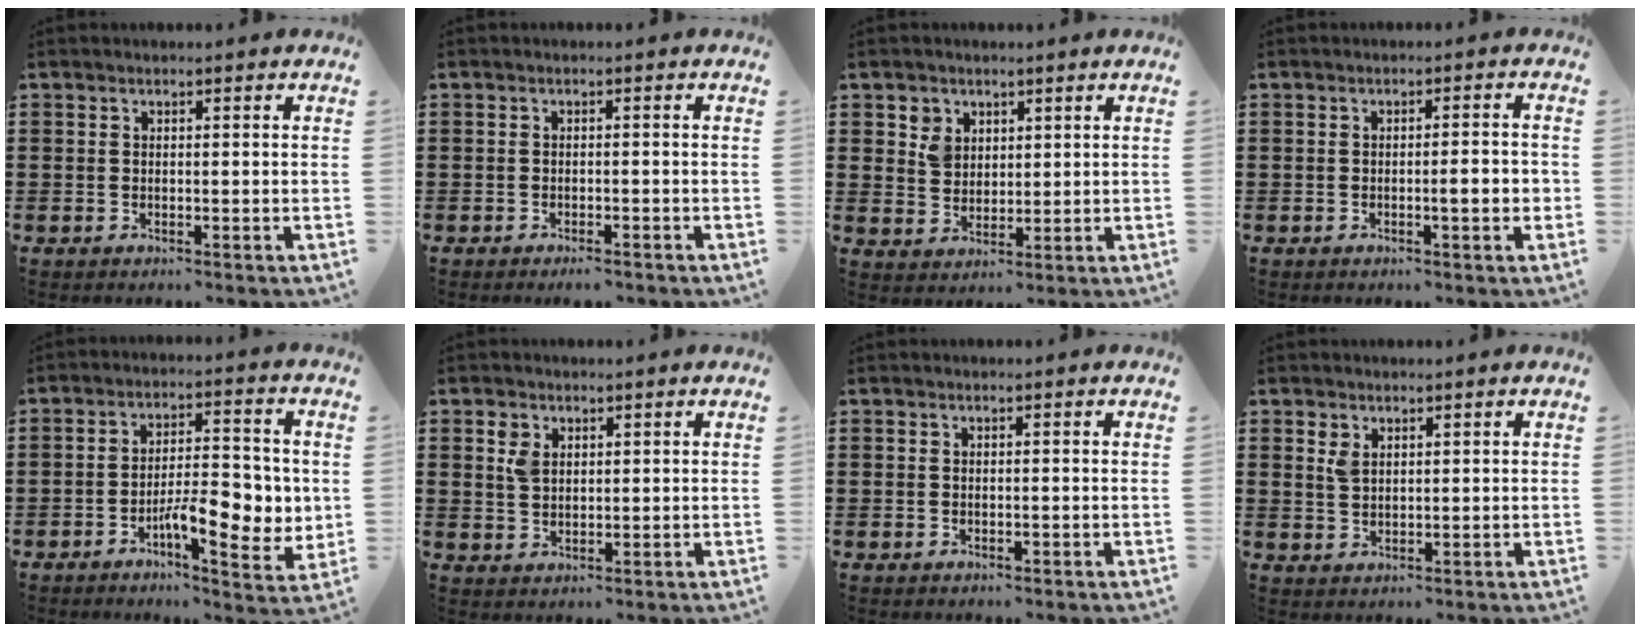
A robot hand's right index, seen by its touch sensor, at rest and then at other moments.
{"total": 1.3, "force": [-1.2, 0.0, 0.6], "torque": [-0.015, -0.004, -0.022]}
{"total": 3.8, "force": [1.9, 3.2, 1.0], "torque": [-0.024, 0.009, 0.034]}
{"total": 3.1, "force": [-0.6, 0.2, 3.0], "torque": [-0.042, -0.004, -0.013]}
{"total": 8.8, "force": [-2.1, 3.7, 7.7], "torque": [-0.102, 0.003, -0.035]}
{"total": 2.9, "force": [1.5, 1.8, 1.7], "torque": [-0.040, 0.005, 0.029]}
{"total": 0.0}
{"total": 2.3, "force": [1.5, 1.2, 1.3], "torque": [-0.030, 0.003, 0.028]}